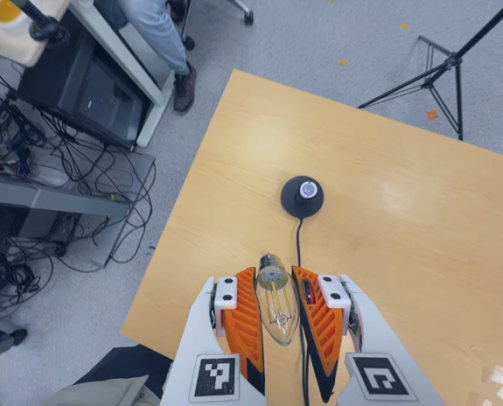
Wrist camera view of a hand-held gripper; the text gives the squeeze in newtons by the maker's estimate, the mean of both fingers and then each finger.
{"total": 20.8, "left": 22.3, "right": 19.4}